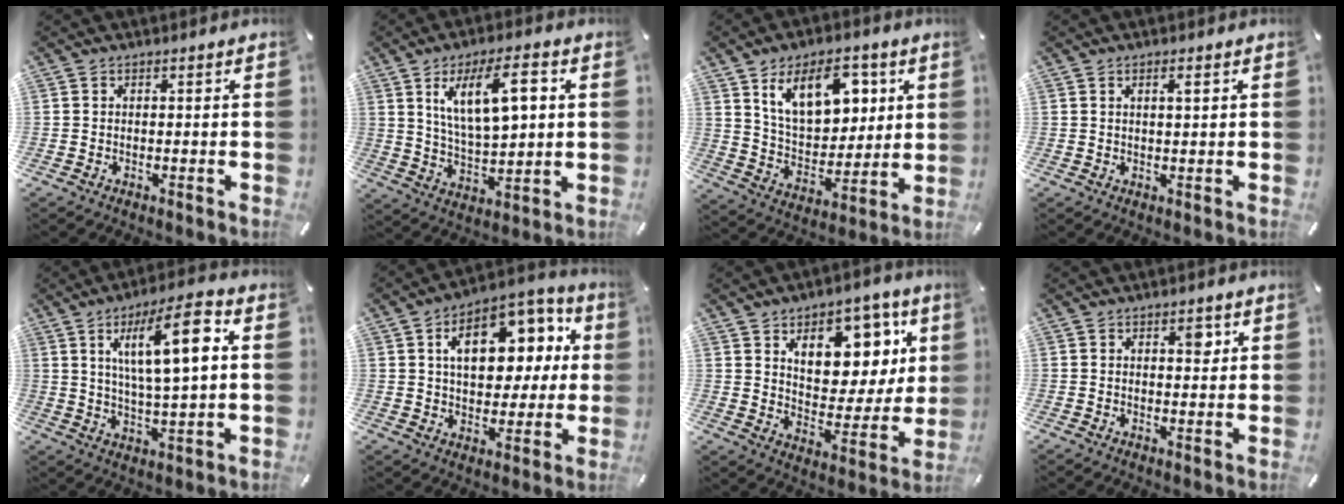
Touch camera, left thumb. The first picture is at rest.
{"total": 14.3, "force": [5.6, 6.2, 11.6], "torque": [-0.211, -0.006, 0.091]}
{"total": 15.6, "force": [7.7, 9.9, 9.3], "torque": [-0.154, -0.019, 0.143]}
{"total": 1.8, "force": [0.8, 0.3, 1.6], "torque": [-0.031, 0.001, 0.013]}
{"total": 15.2, "force": [5.2, 4.6, 13.5], "torque": [-0.225, -0.002, 0.076]}
{"total": 16.9, "force": [5.5, 10.5, 12.1], "torque": [-0.175, -0.014, 0.094]}
{"total": 12.5, "force": [6.9, 8.6, 6.0], "torque": [-0.078, -0.053, 0.124]}
{"total": 3.5, "force": [1.6, 1.8, 2.5], "torque": [-0.015, -0.010, 0.016]}